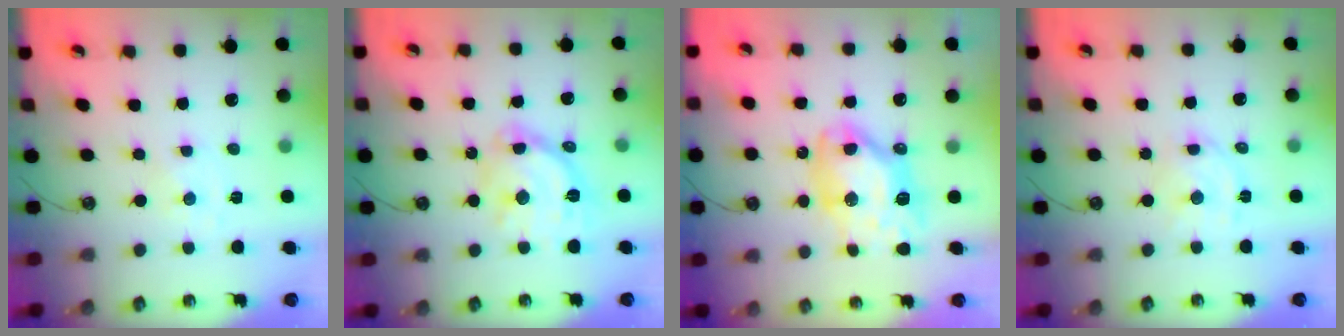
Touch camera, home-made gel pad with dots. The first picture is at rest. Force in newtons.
{"total": 17.3, "press": 17.3, "slide": 1.4}
{"total": 14.9, "press": 14.8, "slide": 1.7}
{"total": 8.2, "press": 8.1, "slide": 1.2}